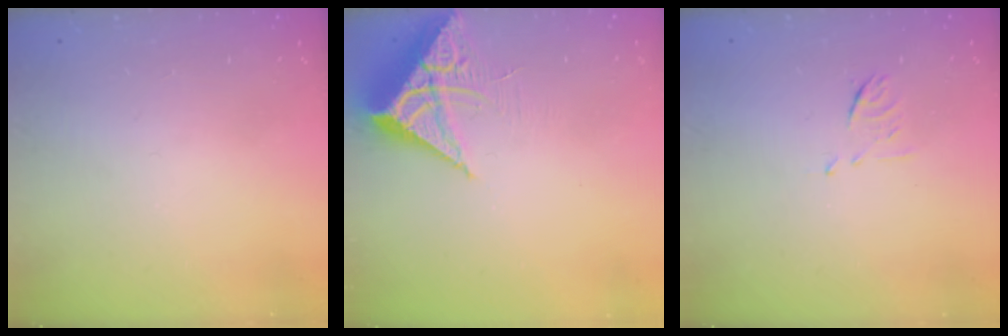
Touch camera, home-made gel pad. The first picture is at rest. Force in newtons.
{"total": 7.7, "press": 7.7, "slide": 0.5}
{"total": 6.1, "press": 6.0, "slide": 1.1}